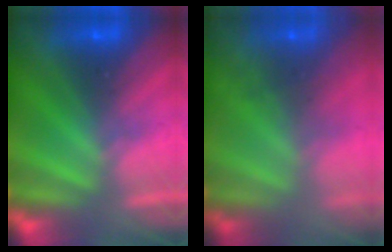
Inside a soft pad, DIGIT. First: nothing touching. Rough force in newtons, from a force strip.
{"total": 7.2}